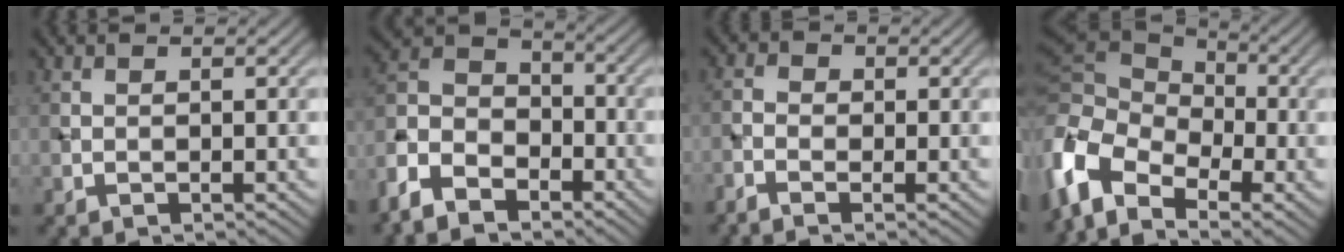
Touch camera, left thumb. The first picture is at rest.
{"total": 10.8, "force": [-7.2, 6.0, 5.4], "torque": [-0.141, -0.014, -0.161]}
{"total": 2.5, "force": [-1.4, 1.3, 1.5], "torque": [-0.033, 0.002, -0.038]}
{"total": 13.8, "force": [-5.0, 8.9, 9.3], "torque": [-0.265, -0.024, -0.087]}